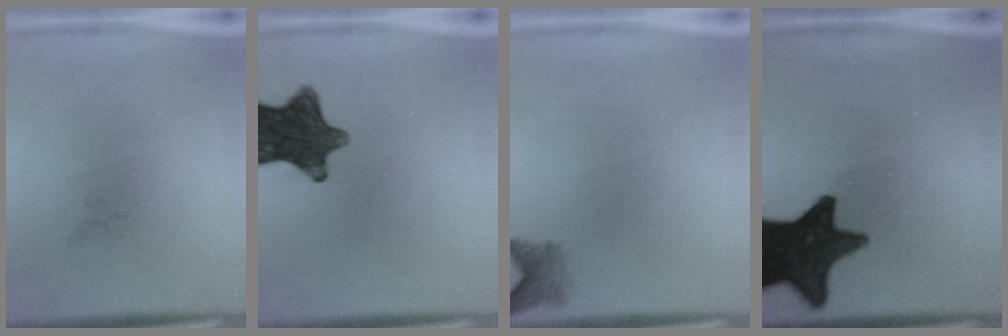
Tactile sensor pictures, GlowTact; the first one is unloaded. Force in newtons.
{"total": 11.4}
{"total": 2.0}
{"total": 16.1}